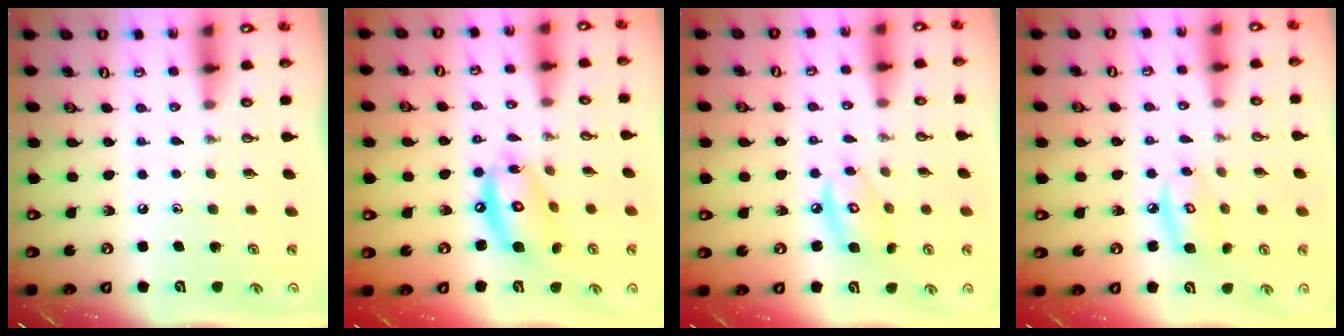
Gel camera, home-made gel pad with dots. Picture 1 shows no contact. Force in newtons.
{"total": 13.5, "press": 13.4, "slide": 1.3}
{"total": 7.7, "press": 7.7, "slide": 0.5}
{"total": 6.6, "press": 6.6, "slide": 0.5}